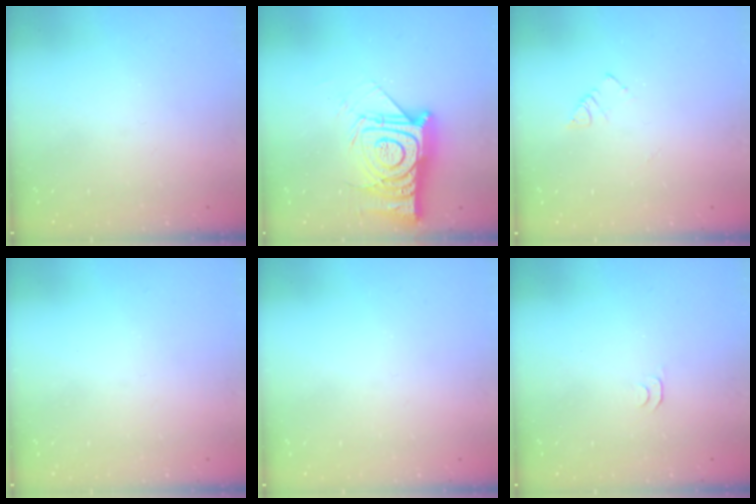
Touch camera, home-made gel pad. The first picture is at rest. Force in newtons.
{"total": 18.4, "press": 18.4, "slide": 1.5}
{"total": 3.9, "press": 3.9, "slide": 0.4}
{"total": 0.0}
{"total": 0.0}
{"total": 3.5, "press": 3.4, "slide": 0.4}